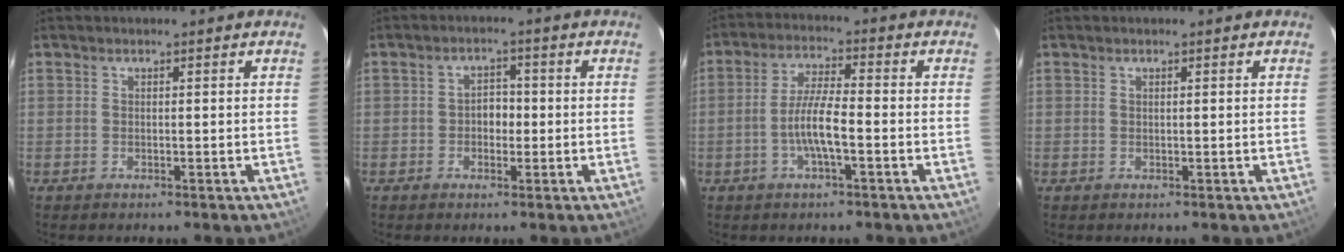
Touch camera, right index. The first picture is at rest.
{"total": 3.1, "force": [-0.6, 2.5, 1.7], "torque": [-0.028, 0.011, -0.011]}
{"total": 6.4, "force": [-2.3, 0.9, 5.9], "torque": [-0.122, 0.003, -0.042]}
{"total": 0.0}